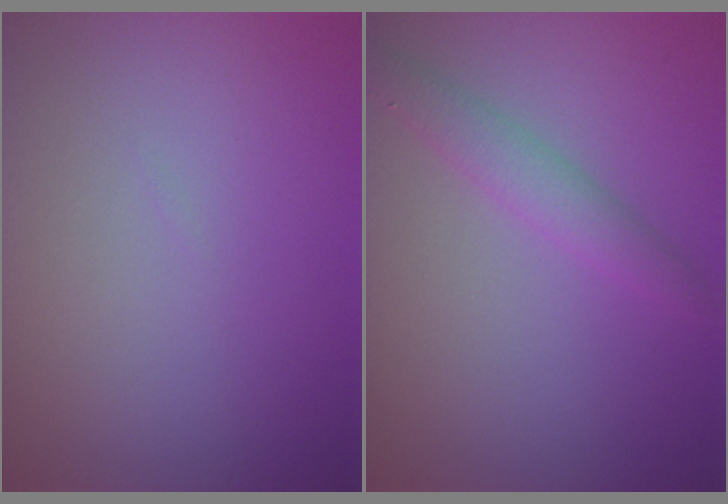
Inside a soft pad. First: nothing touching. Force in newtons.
{"total": 2.2, "press": 2.2, "slide": 0.1}